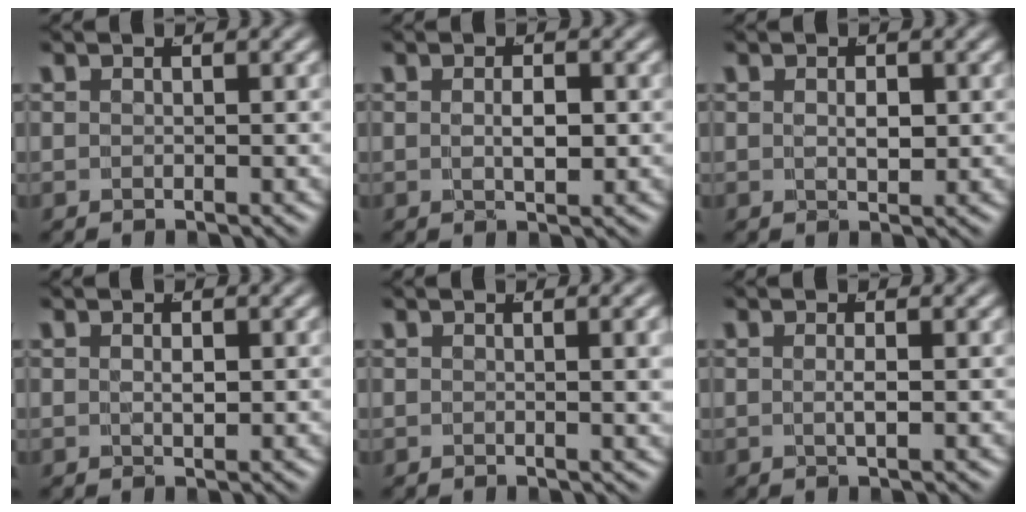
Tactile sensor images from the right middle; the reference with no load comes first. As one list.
[{"total": 1.9, "force": [0.0, 0.5, 1.9], "torque": [-0.029, -0.011, 0.007]}, {"total": 1.5, "force": [0.2, 0.4, 1.4], "torque": [-0.022, -0.015, 0.015]}, {"total": 0.9, "force": [0.1, 0.0, 0.9], "torque": [-0.015, -0.011, 0.012]}, {"total": 1.4, "force": [0.5, -0.2, 1.3], "torque": [-0.012, 0.004, 0.005]}, {"total": 1.0, "force": [-0.1, -0.4, 0.9], "torque": [-0.019, -0.007, 0.001]}]